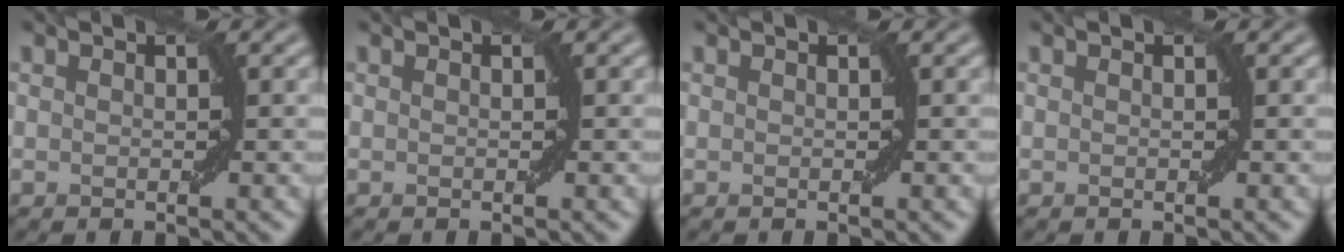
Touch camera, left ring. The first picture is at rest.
{"total": 0.0}
{"total": 0.0}
{"total": 0.0}